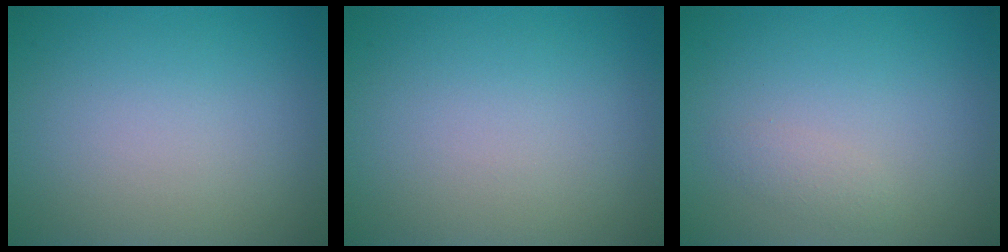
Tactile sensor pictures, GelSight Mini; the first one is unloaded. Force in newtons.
{"total": 0.0}
{"total": 1.0, "press": 1.0, "slide": 0.0}